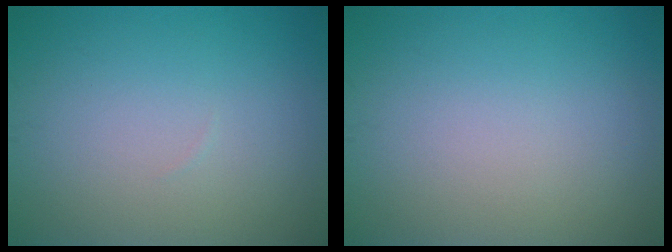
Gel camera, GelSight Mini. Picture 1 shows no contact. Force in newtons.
{"total": 0.0}